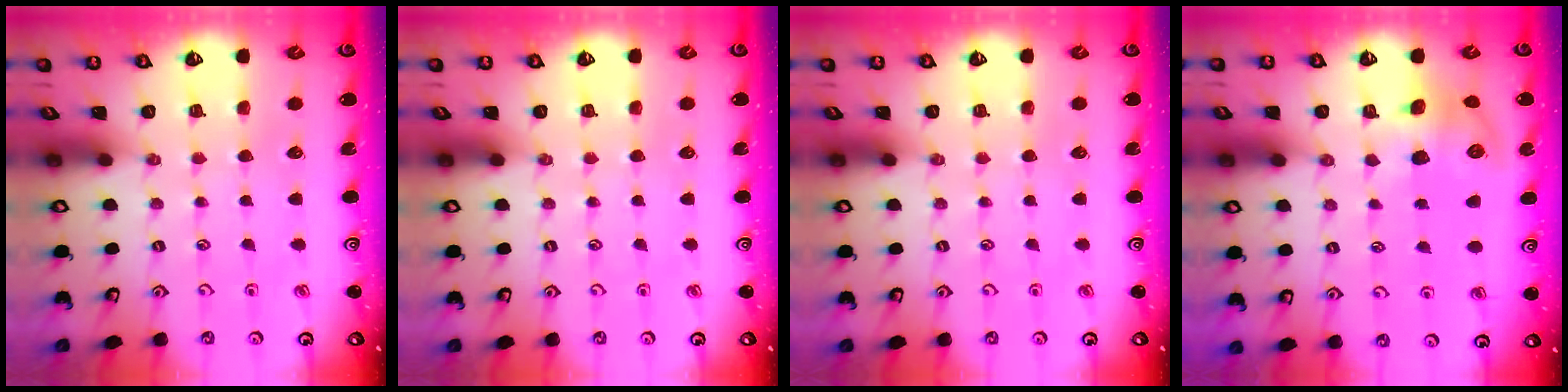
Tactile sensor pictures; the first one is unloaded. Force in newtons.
{"total": 0.0}
{"total": 0.0}
{"total": 8.4, "press": 8.4, "slide": 1.0}